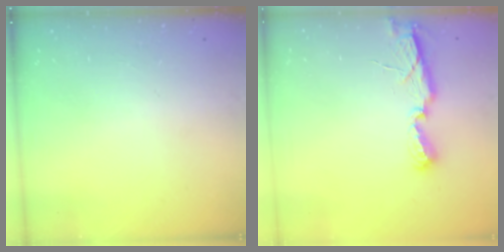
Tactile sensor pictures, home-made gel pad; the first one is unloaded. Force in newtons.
{"total": 6.7, "press": 6.7, "slide": 0.8}